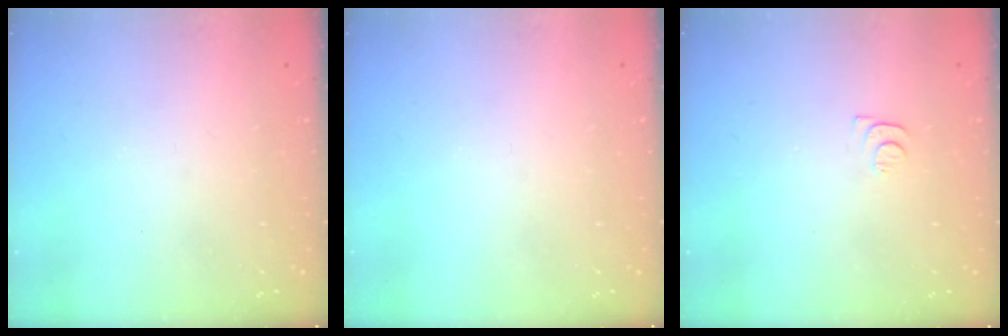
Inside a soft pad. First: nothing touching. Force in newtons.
{"total": 0.0}
{"total": 4.8, "press": 4.8, "slide": 0.5}